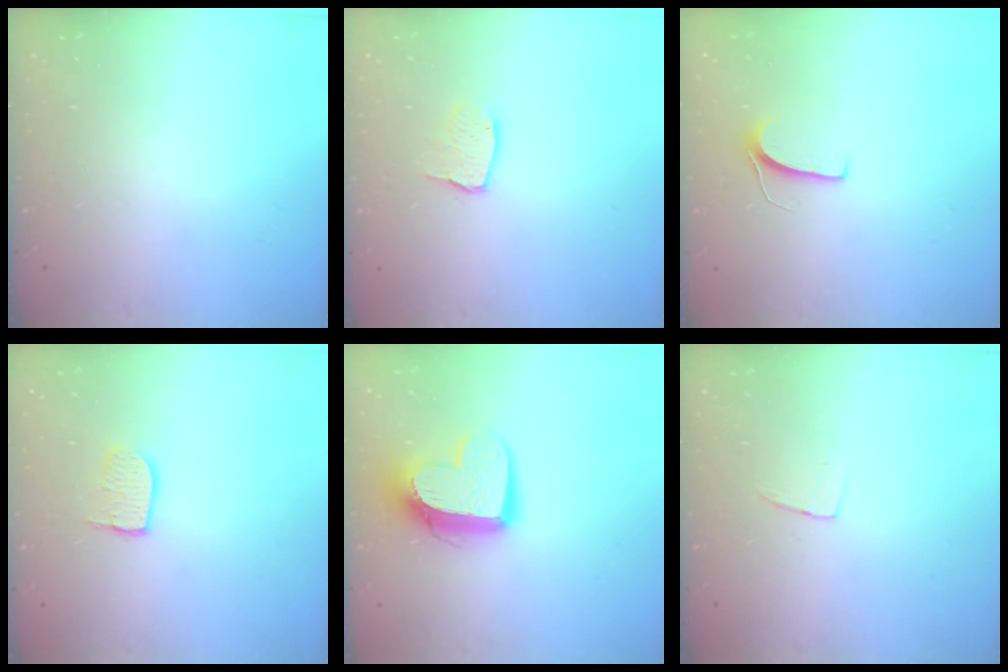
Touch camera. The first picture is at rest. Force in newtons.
{"total": 3.0, "press": 3.0, "slide": 0.2}
{"total": 5.9, "press": 5.9, "slide": 0.4}
{"total": 6.1, "press": 6.1, "slide": 0.5}
{"total": 12.2, "press": 12.2, "slide": 1.2}
{"total": 2.9, "press": 2.9, "slide": 0.1}